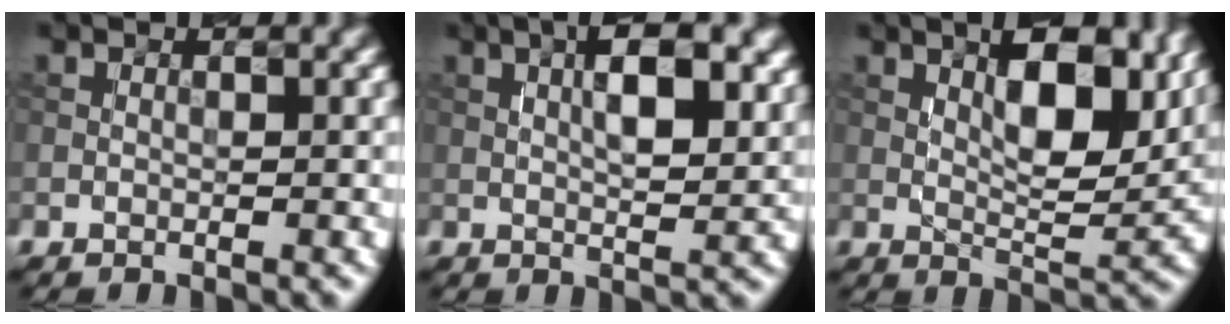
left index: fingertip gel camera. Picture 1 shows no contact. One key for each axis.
{"total": 6.7, "fx": 2.0, "fy": 2.4, "fz": 5.9, "tx": -0.080, "ty": 0.014, "tz": 0.027}
{"total": 7.2, "fx": 2.9, "fy": 2.6, "fz": 6.0, "tx": -0.085, "ty": -0.001, "tz": 0.050}